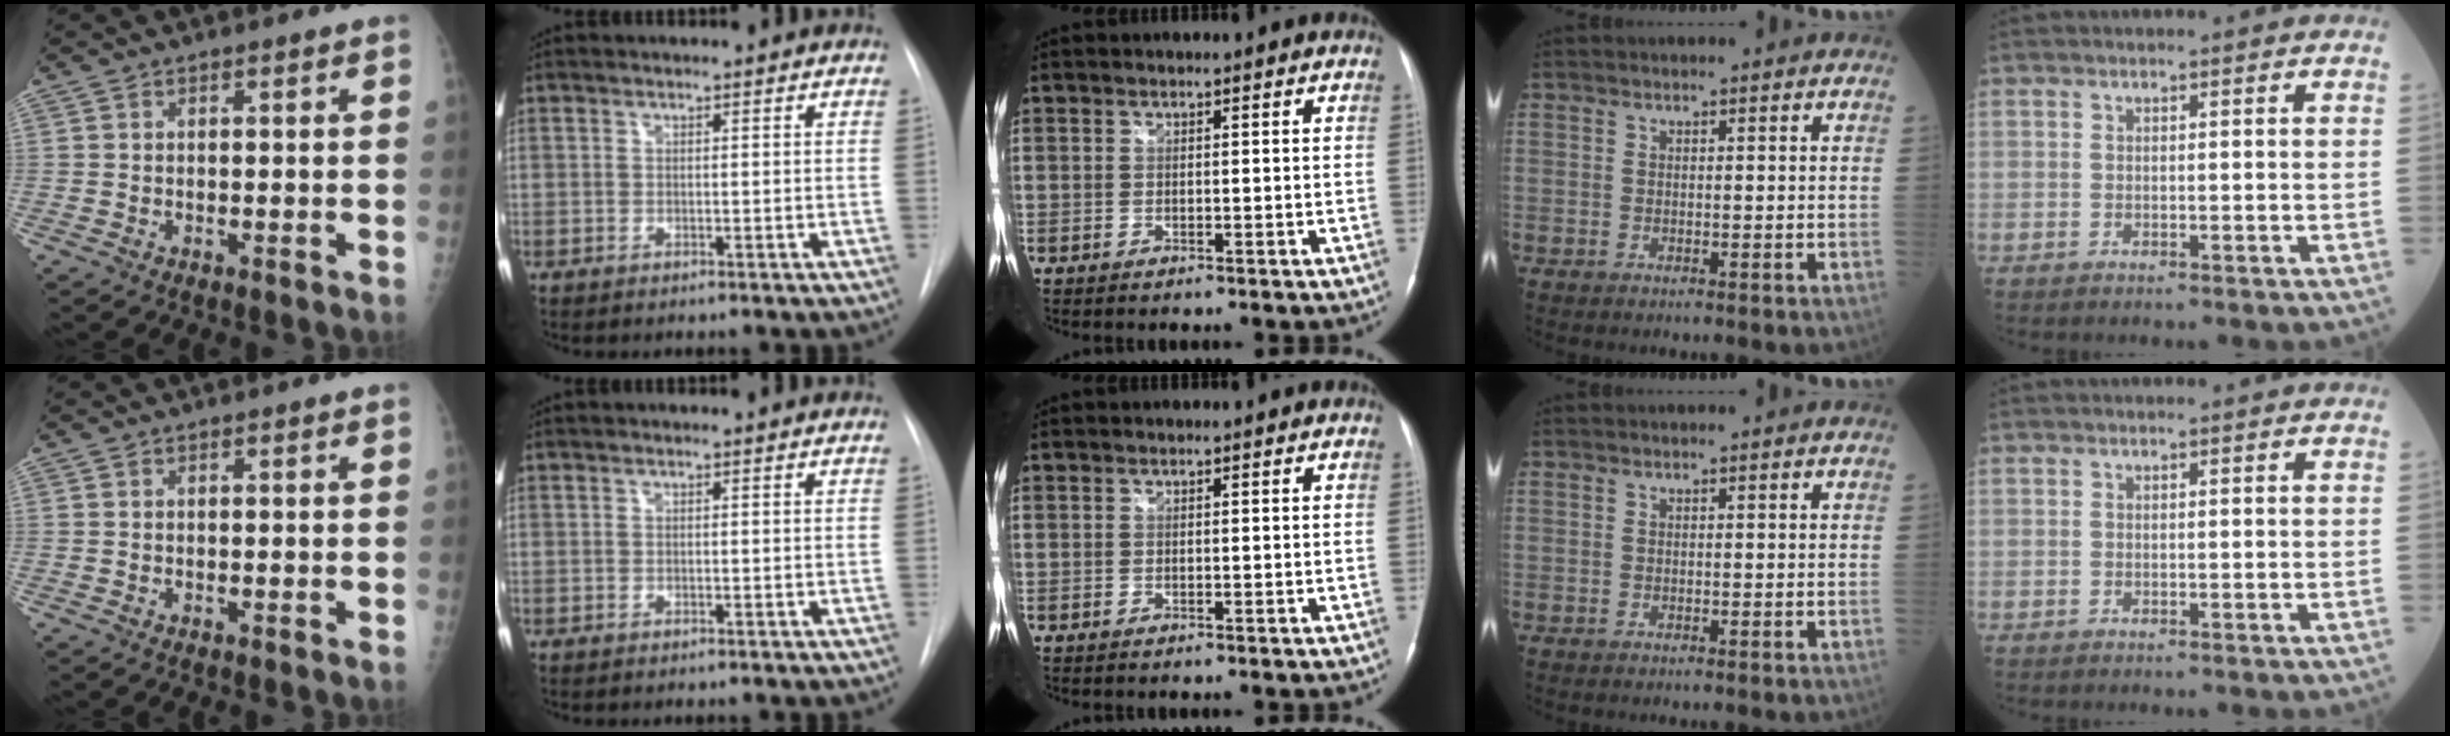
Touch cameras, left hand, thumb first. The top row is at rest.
{}